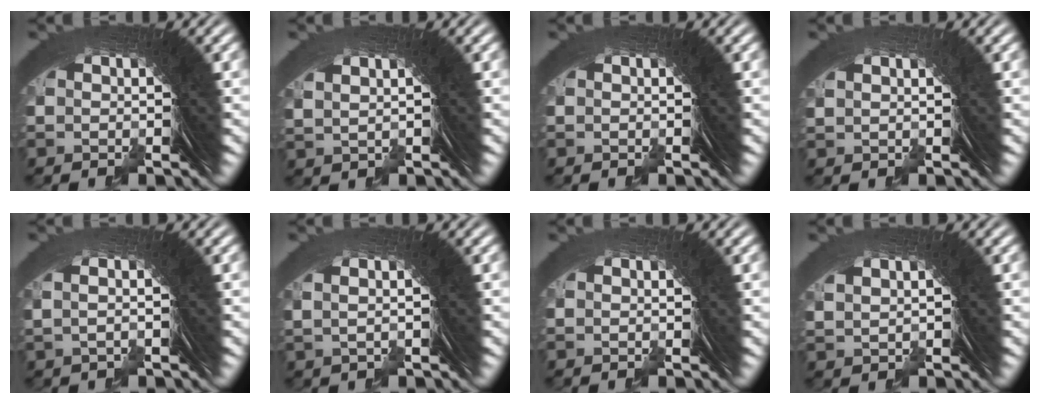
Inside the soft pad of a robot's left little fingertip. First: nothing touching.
{"total": 1.5, "force": [1.1, 0.8, 0.6], "torque": [-0.005, 0.003, 0.025]}
{"total": 0.0}
{"total": 0.9, "force": [0.5, -0.5, -0.5], "torque": [0.018, 0.006, 0.014]}
{"total": 1.4, "force": [0.8, 0.5, 1.0], "torque": [-0.017, 0.005, 0.013]}
{"total": 3.4, "force": [0.2, -3.2, -1.0], "torque": [0.036, 0.006, 0.010]}
{"total": 0.7, "force": [0.0, -0.4, -0.5], "torque": [0.012, 0.004, 0.001]}
{"total": 1.1, "force": [1.0, 0.3, -0.1], "torque": [0.010, 0.004, 0.027]}